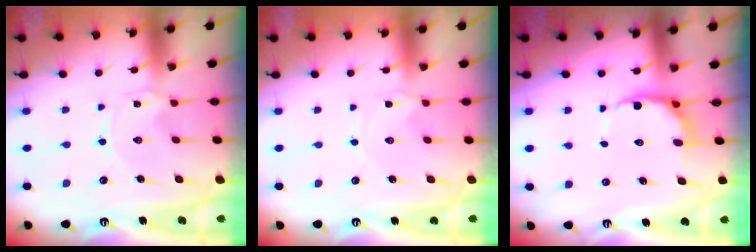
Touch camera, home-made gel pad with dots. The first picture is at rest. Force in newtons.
{"total": 1.4, "press": 1.4, "slide": 0.3}
{"total": 7.6, "press": 7.0, "slide": 3.1}